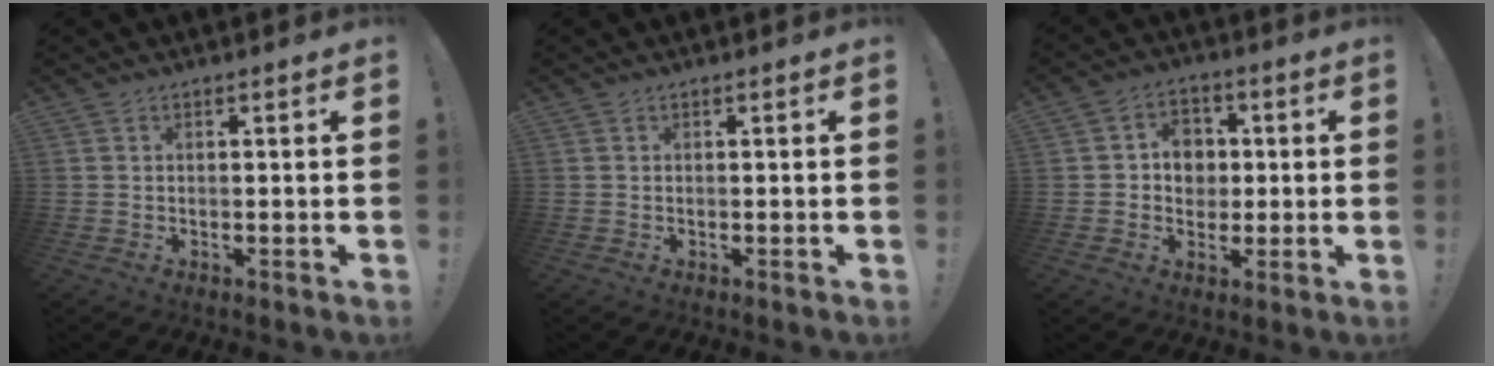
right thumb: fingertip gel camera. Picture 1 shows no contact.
{"total": 0.0}
{"total": 8.0, "force": [0.7, 7.2, 3.4], "torque": [-0.043, 0.002, 0.017]}